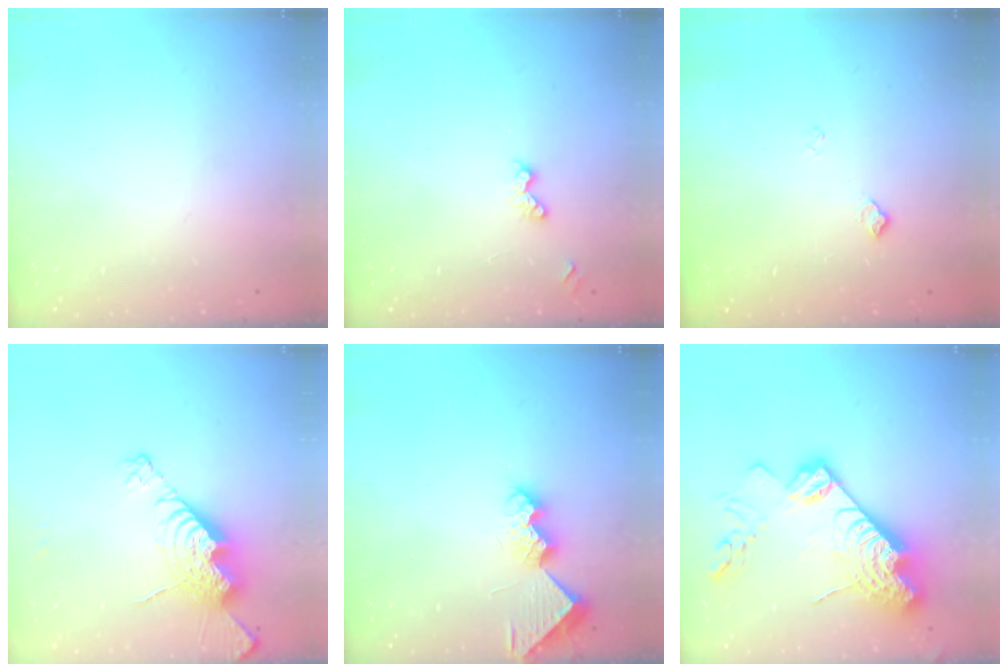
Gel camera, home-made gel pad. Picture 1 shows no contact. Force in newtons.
{"total": 5.2, "press": 5.1, "slide": 0.8}
{"total": 6.6, "press": 6.5, "slide": 0.9}
{"total": 14.5, "press": 14.4, "slide": 1.3}
{"total": 8.9, "press": 8.9, "slide": 0.4}
{"total": 25.2, "press": 25.1, "slide": 2.4}